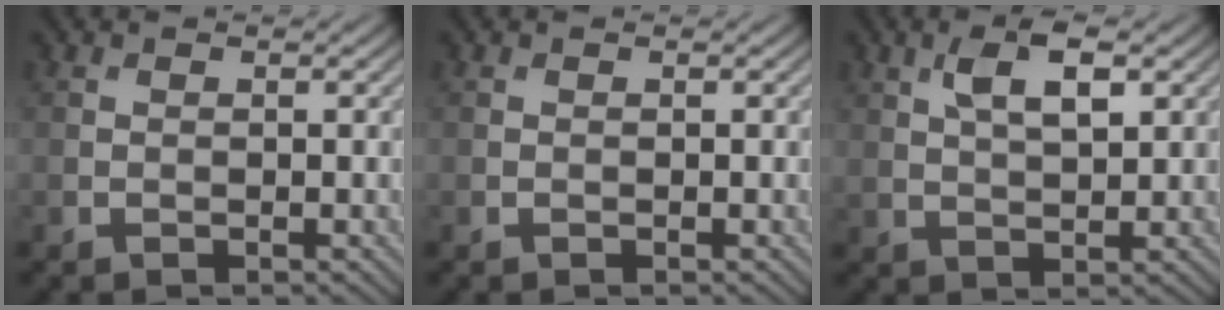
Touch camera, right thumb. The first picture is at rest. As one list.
[{"total": 0.0}, {"total": 5.6, "force": [2.3, 2.1, 4.6], "torque": [-0.096, 0.004, 0.043]}]